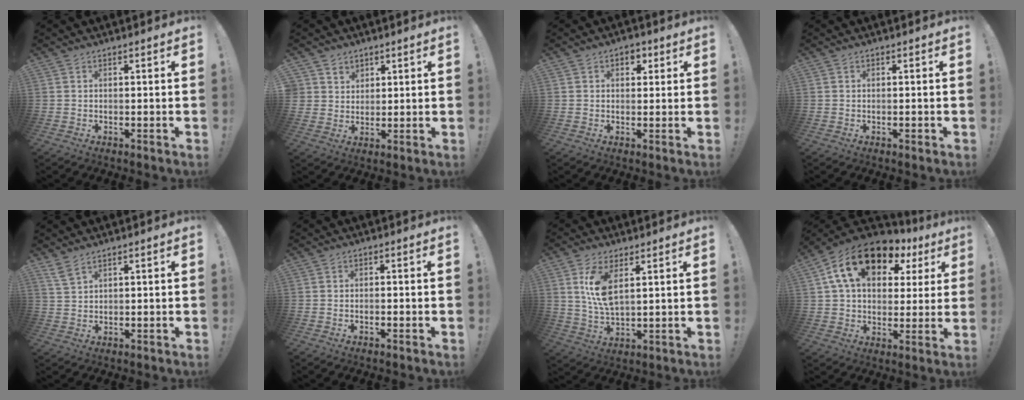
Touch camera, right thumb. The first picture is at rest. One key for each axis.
{"total": 4.5, "fx": 2.9, "fy": 3.4, "fz": 0.0, "tx": 0.000, "ty": -0.024, "tz": 0.055}
{"total": 3.4, "fx": 1.2, "fy": 2.7, "fz": 1.8, "tx": -0.012, "ty": -0.001, "tz": 0.016}
{"total": 0.6, "fx": -0.3, "fy": 0.5, "fz": 0.2, "tx": 0.002, "ty": 0.000, "tz": -0.006}
{"total": 3.7, "fx": 2.7, "fy": 1.3, "fz": 2.2, "tx": -0.046, "ty": -0.009, "tz": 0.051}
{"total": 0.9, "fx": -0.8, "fy": 0.3, "fz": 0.3, "tx": -0.012, "ty": 0.005, "tz": -0.012}
{"total": 9.0, "fx": 3.9, "fy": 3.7, "fz": 7.2, "tx": -0.136, "ty": -0.021, "tz": 0.065}
{"total": 18.2, "fx": 8.9, "fy": 11.2, "fz": 11.3, "tx": -0.190, "ty": -0.030, "tz": 0.160}